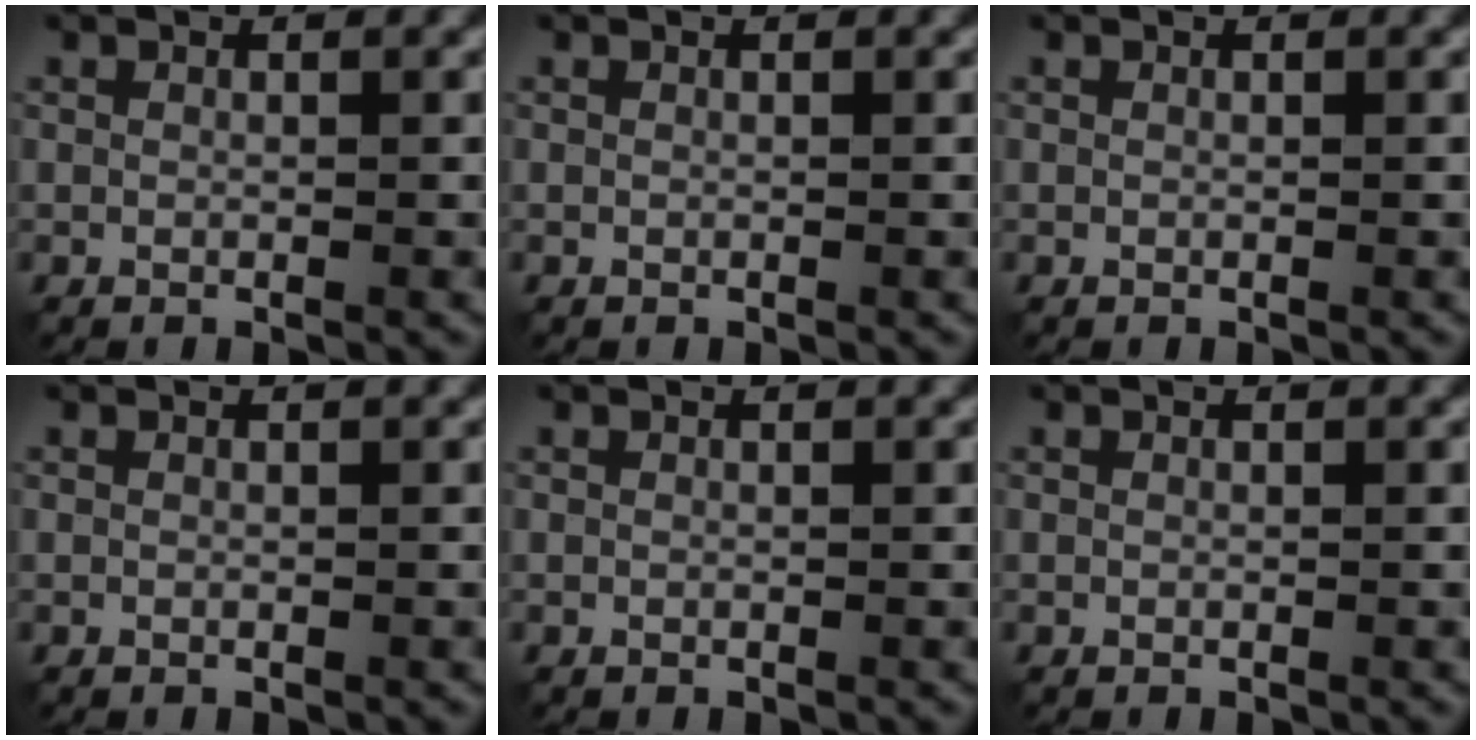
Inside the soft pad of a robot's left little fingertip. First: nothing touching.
{"total": 0.0}
{"total": 0.0}
{"total": 0.0}
{"total": 0.0}
{"total": 0.0}